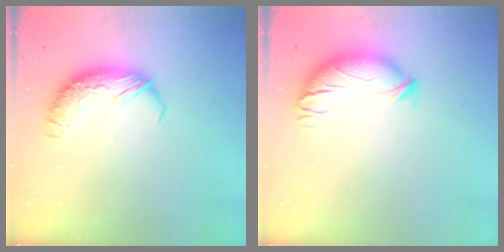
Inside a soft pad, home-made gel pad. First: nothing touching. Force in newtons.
{"total": 3.7, "press": 2.9, "slide": 2.4}